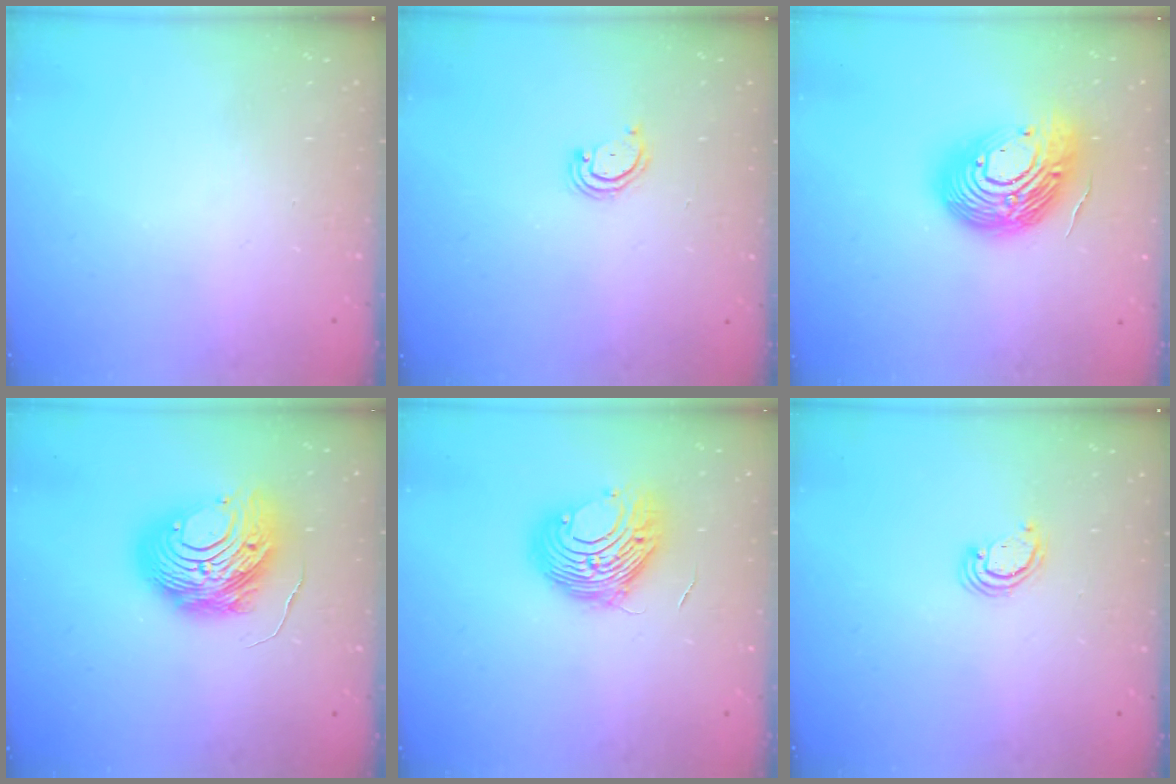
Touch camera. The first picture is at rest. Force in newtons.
{"total": 3.3, "press": 3.3, "slide": 0.5}
{"total": 20.0, "press": 20.0, "slide": 1.6}
{"total": 15.5, "press": 15.4, "slide": 1.3}
{"total": 11.1, "press": 11.1, "slide": 0.9}
{"total": 2.6, "press": 2.5, "slide": 0.3}